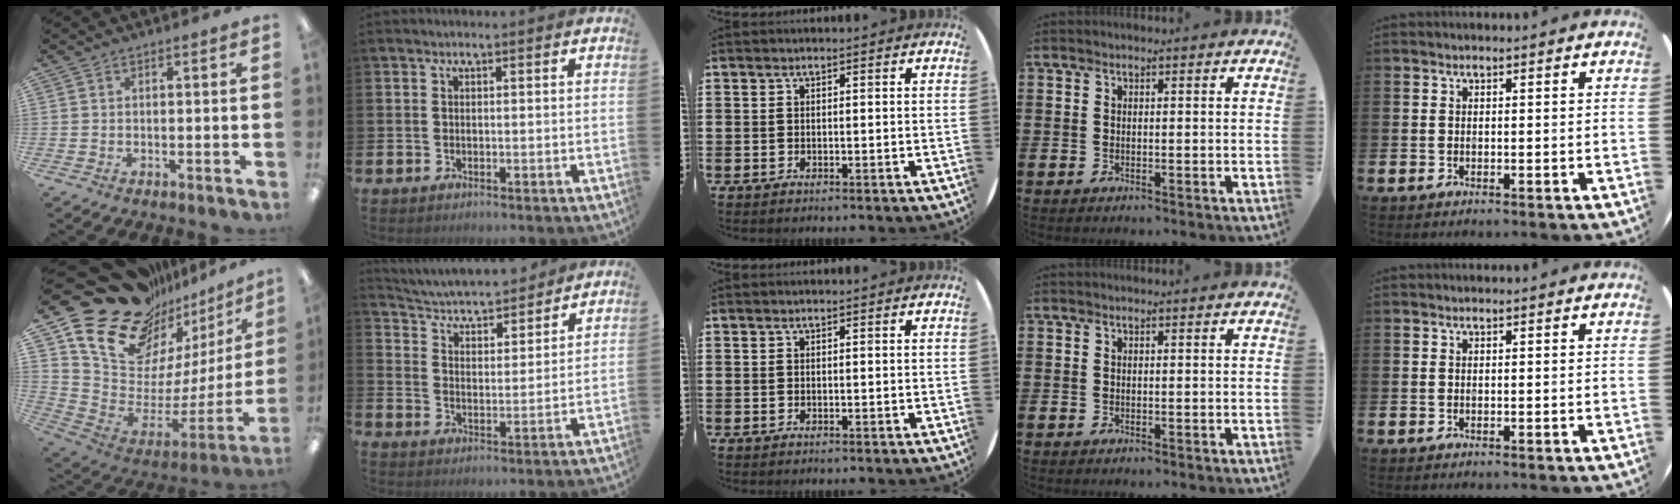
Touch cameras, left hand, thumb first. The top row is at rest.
{"thumb": {"total": 23.2, "force": [17.5, 12.6, 8.6], "torque": [-0.133, -0.140, 0.336]}, "index": {"total": 4.8, "force": [4.6, 1.0, 0.9], "torque": [-0.048, -0.042, 0.074]}}